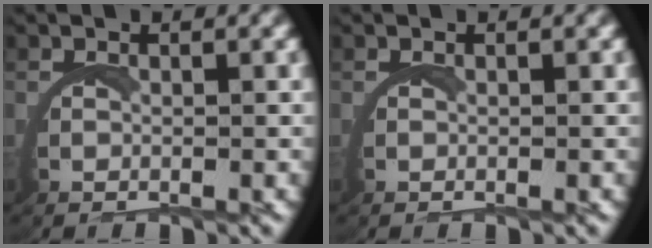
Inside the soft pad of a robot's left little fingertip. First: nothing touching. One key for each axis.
{"total": 0.0}